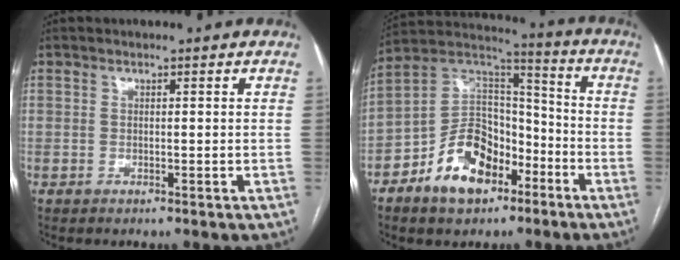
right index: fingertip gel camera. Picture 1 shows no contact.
{"total": 13.9, "force": [-7.1, 8.8, 8.2], "torque": [-0.158, 0.031, -0.121]}